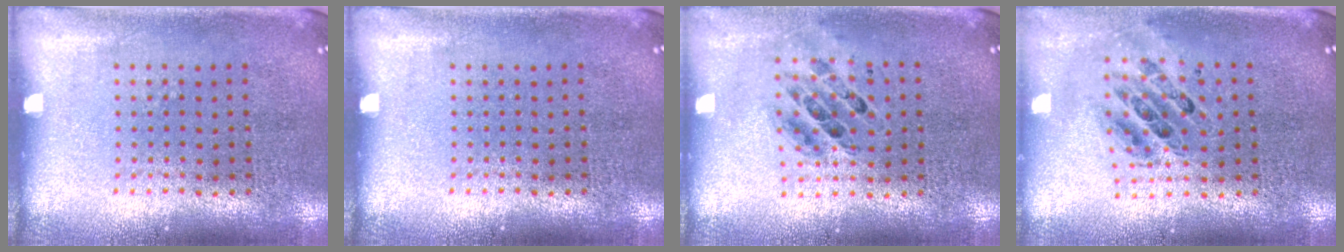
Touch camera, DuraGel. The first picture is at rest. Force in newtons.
{"total": 0.0}
{"total": 0.6, "press": 0.6, "slide": 0.1}
{"total": 0.8, "press": 0.8, "slide": 0.1}